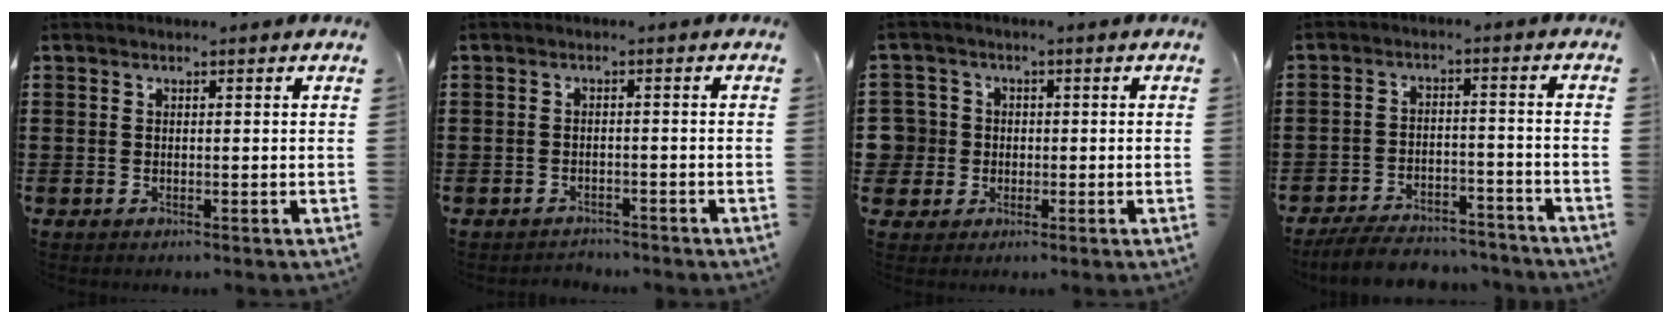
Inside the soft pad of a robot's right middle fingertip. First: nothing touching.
{"total": 1.7, "force": [-1.7, 0.4, -0.2], "torque": [-0.003, 0.001, -0.038]}
{"total": 4.6, "force": [-0.5, 4.5, 0.5], "torque": [-0.045, 0.007, -0.018]}
{"total": 6.4, "force": [-6.1, 1.2, 1.5], "torque": [-0.031, 0.012, -0.120]}